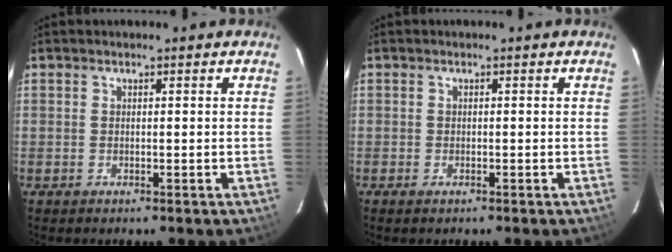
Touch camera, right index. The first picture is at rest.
{"total": 0.9, "force": [-0.6, 0.4, 0.5], "torque": [-0.010, -0.002, -0.012]}